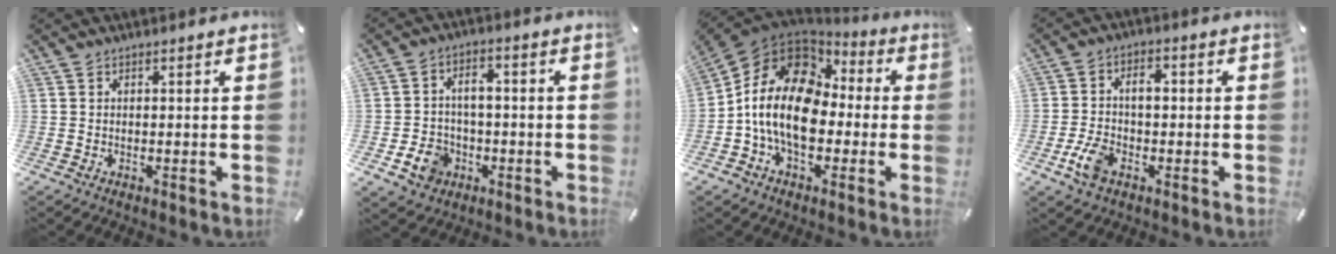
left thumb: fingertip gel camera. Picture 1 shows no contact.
{"total": 8.5, "force": [-2.1, 7.2, 4.1], "torque": [-0.085, 0.020, -0.034]}
{"total": 17.2, "force": [-2.3, 12.7, 11.4], "torque": [-0.252, 0.023, -0.042]}
{"total": 8.1, "force": [-2.0, 5.2, 6.0], "torque": [-0.133, 0.011, -0.039]}